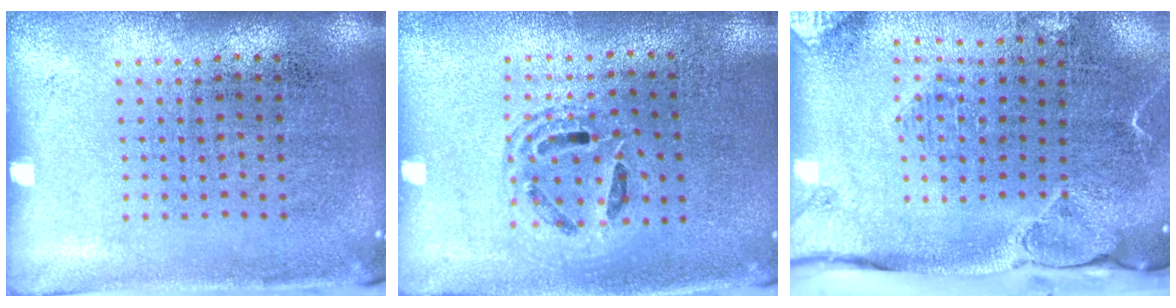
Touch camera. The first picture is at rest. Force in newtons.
{"total": 1.3, "press": 1.1, "slide": 0.6}
{"total": 2.8, "press": 2.2, "slide": 1.7}